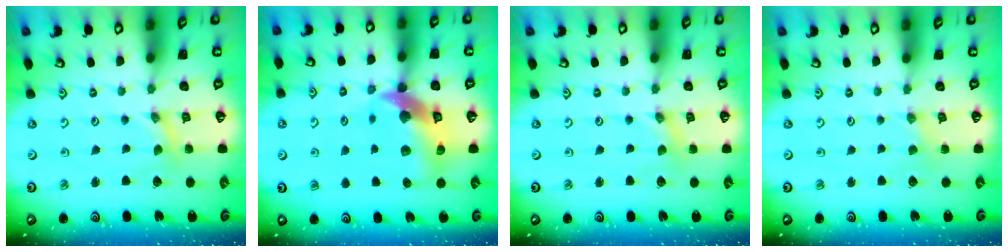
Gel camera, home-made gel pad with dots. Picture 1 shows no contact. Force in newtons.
{"total": 13.7, "press": 13.6, "slide": 2.1}
{"total": 0.7, "press": 0.6, "slide": 0.1}
{"total": 1.1, "press": 1.0, "slide": 0.3}